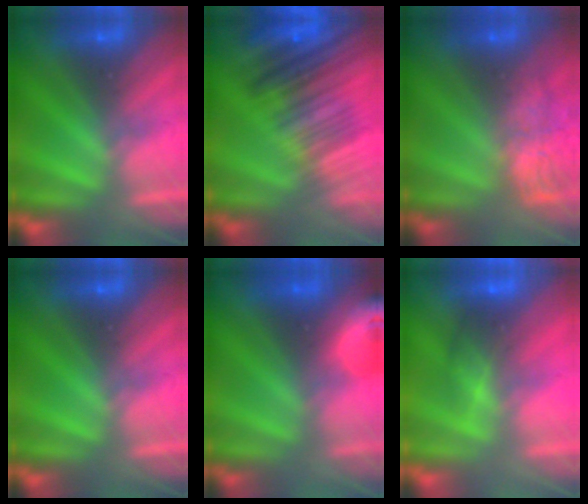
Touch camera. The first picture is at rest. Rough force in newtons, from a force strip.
{"total": 7.4}
{"total": 4.9}
{"total": 0.0}
{"total": 5.7}
{"total": 2.8}